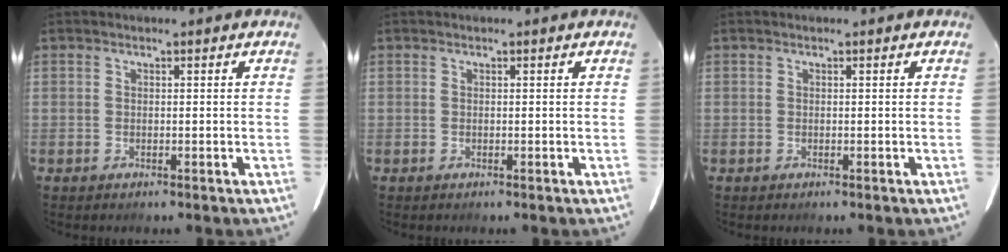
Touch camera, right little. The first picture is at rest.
{"total": 0.0}
{"total": 0.0}